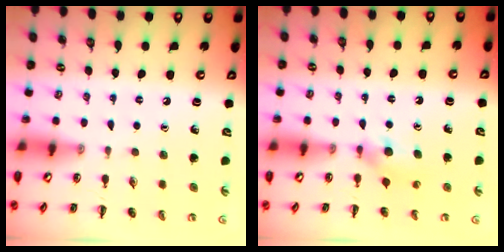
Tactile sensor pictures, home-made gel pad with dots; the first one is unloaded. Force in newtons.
{"total": 4.5, "press": 4.2, "slide": 1.5}